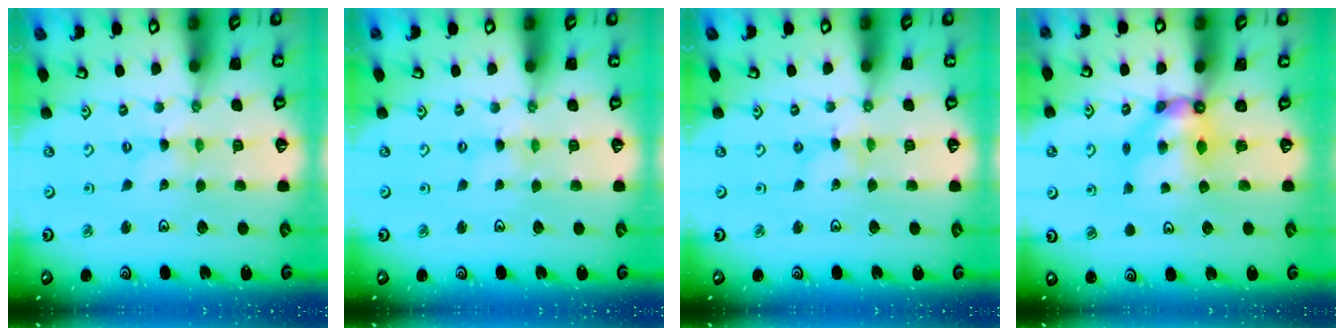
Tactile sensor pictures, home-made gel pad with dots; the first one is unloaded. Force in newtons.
{"total": 2.0, "press": 2.0, "slide": 0.4}
{"total": 0.8, "press": 0.8, "slide": 0.1}
{"total": 6.2, "press": 6.2, "slide": 0.6}